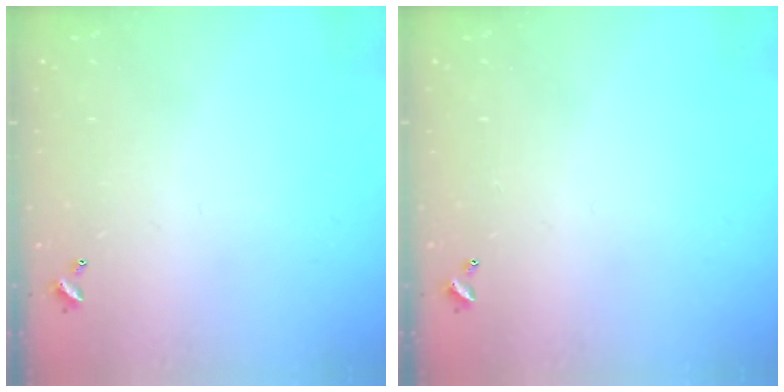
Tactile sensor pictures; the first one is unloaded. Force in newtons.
{"total": 0.0}